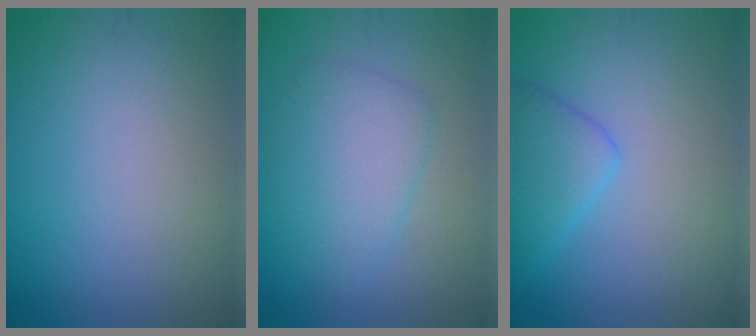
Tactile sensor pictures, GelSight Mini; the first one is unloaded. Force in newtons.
{"total": 4.1, "press": 4.1, "slide": 0.1}
{"total": 3.3, "press": 3.3, "slide": 0.1}